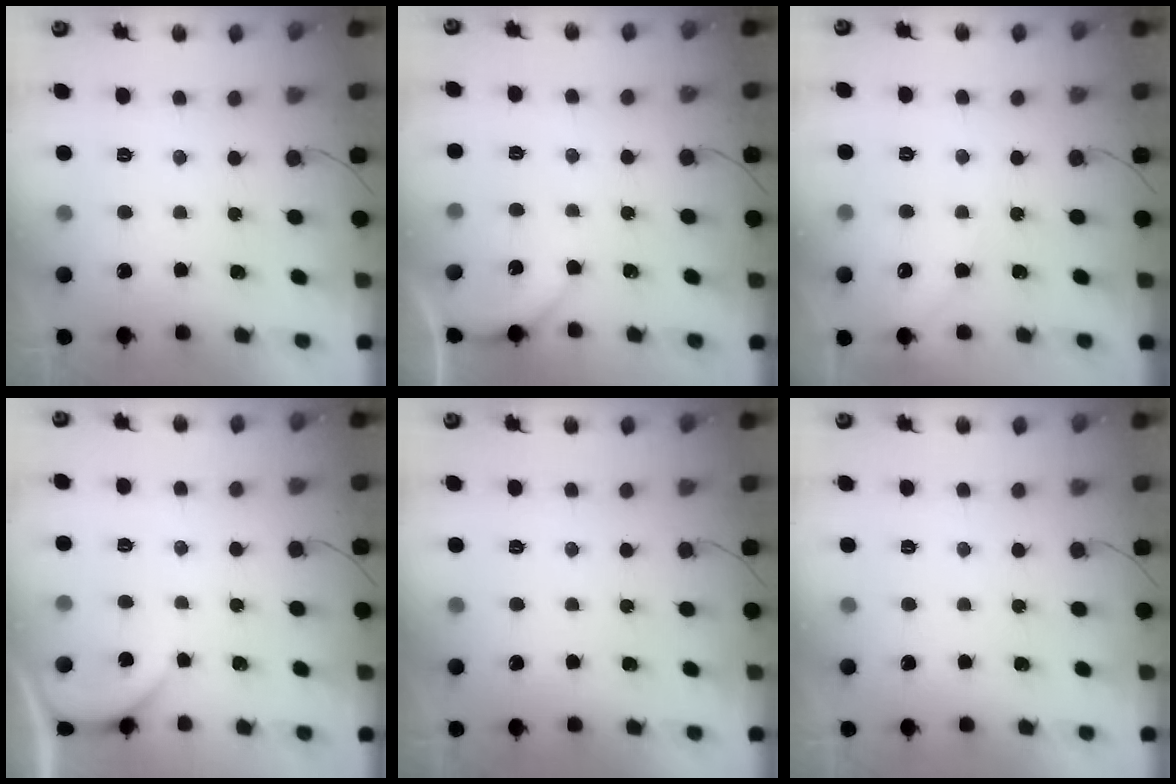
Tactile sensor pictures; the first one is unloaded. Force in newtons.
{"total": 2.0, "press": 2.0, "slide": 0.2}
{"total": 3.7, "press": 3.7, "slide": 0.6}
{"total": 2.8, "press": 2.8, "slide": 0.5}
{"total": 0.0}
{"total": 0.0}